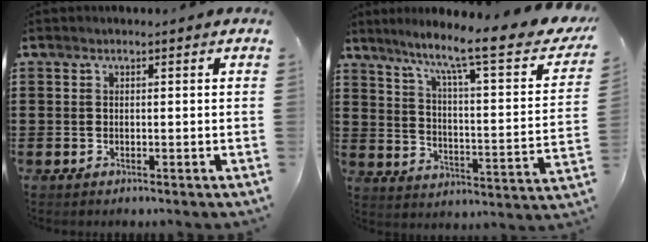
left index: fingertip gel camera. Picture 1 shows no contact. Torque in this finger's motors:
{"motor_torque": [2.14, 0.00, 0.43, 0.21]}